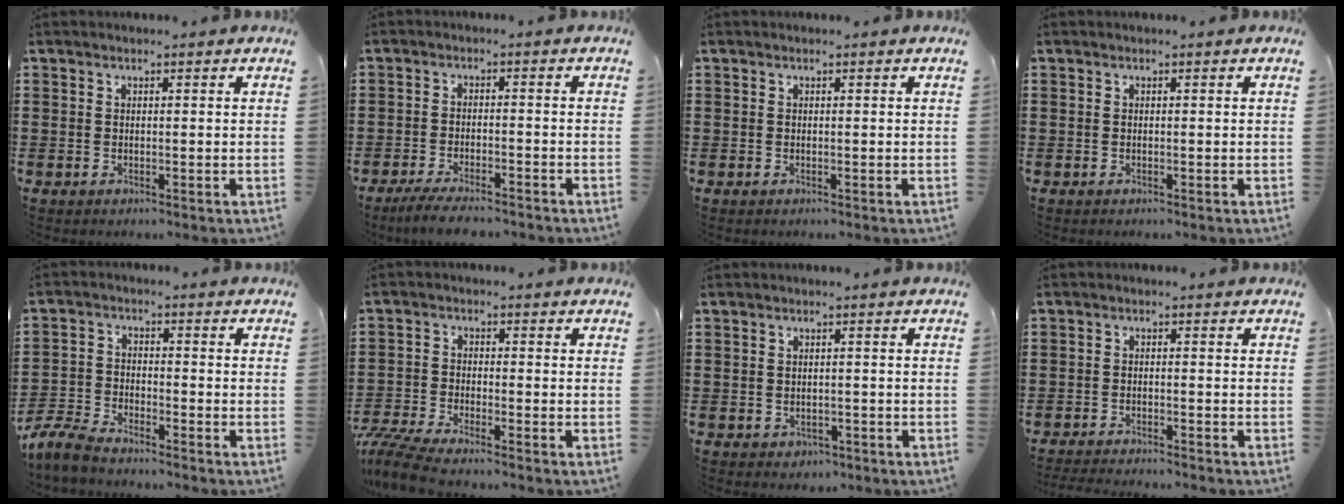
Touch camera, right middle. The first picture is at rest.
{"total": 4.2, "force": [-3.9, 0.4, 1.5], "torque": [-0.030, -0.003, -0.076]}
{"total": 0.0}
{"total": 0.0}
{"total": 5.2, "force": [-4.9, 0.7, 1.5], "torque": [-0.049, -0.003, -0.101]}
{"total": 5.3, "force": [-5.0, 0.3, 1.8], "torque": [-0.062, -0.014, -0.104]}
{"total": 0.8, "force": [-0.5, 0.6, 0.0], "torque": [-0.003, 0.000, -0.014]}
{"total": 2.5, "force": [-2.5, -0.2, 0.1], "torque": [-0.004, -0.001, -0.052]}